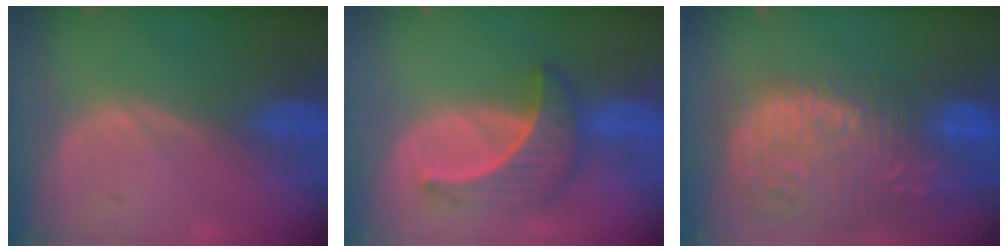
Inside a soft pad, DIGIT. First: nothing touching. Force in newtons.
{"total": 6.8, "press": 6.2, "slide": 2.9}
{"total": 16.0, "press": 13.2, "slide": 9.1}